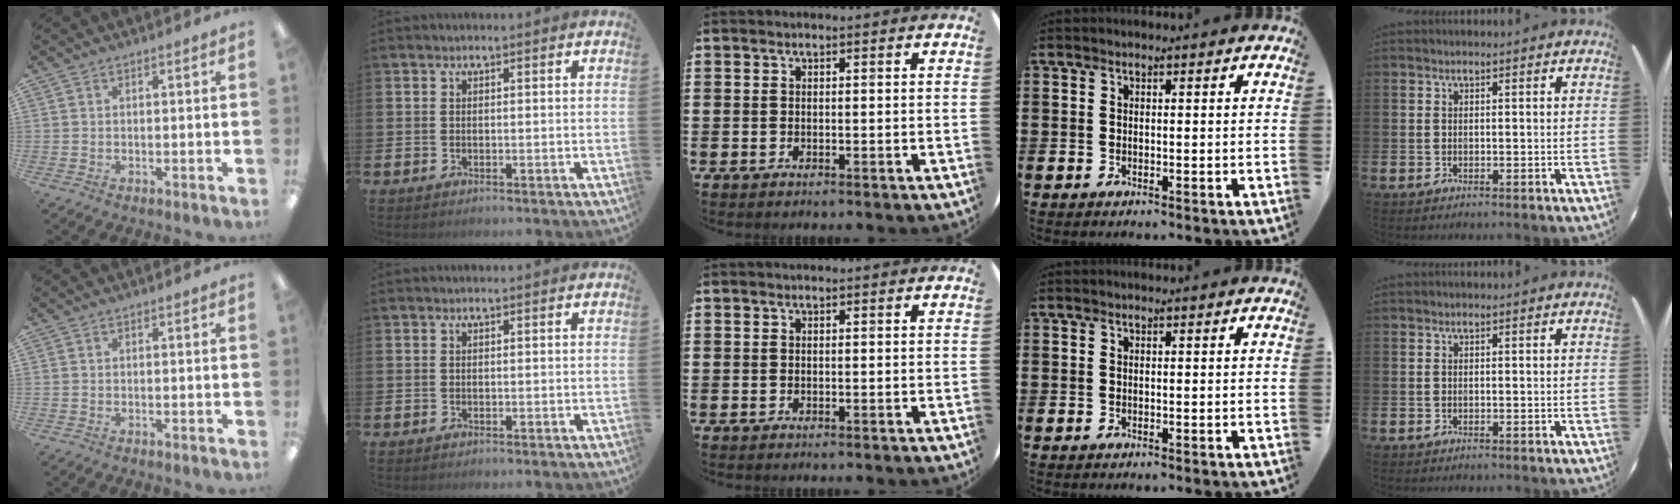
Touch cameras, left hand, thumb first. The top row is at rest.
{}